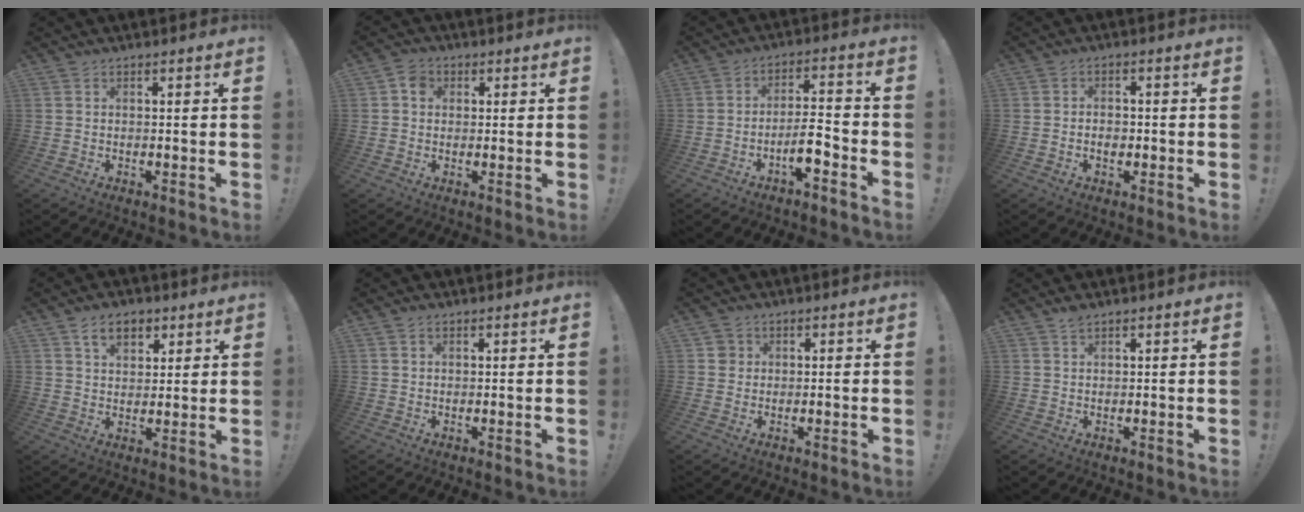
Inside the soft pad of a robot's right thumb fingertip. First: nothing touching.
{"total": 4.1, "force": [0.9, 3.4, 2.1], "torque": [-0.031, 0.007, 0.015]}
{"total": 7.9, "force": [-3.6, 2.5, 6.6], "torque": [-0.109, 0.020, -0.061]}
{"total": 2.6, "force": [-0.6, 2.0, 1.6], "torque": [-0.011, 0.002, -0.015]}
{"total": 7.6, "force": [4.1, 5.0, 4.0], "torque": [-0.063, -0.006, 0.075]}
{"total": 0.8, "force": [0.5, 0.6, 0.3], "torque": [-0.006, 0.001, 0.009]}
{"total": 2.3, "force": [0.2, 2.2, 0.6], "torque": [-0.009, 0.007, 0.004]}
{"total": 1.9, "force": [1.7, 0.7, 0.6], "torque": [-0.005, -0.001, 0.029]}